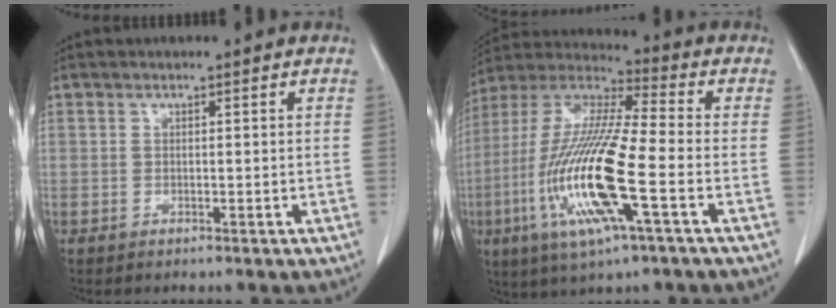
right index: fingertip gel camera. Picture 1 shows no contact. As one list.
[{"total": 18.9, "force": [-5.2, 1.9, 18.1], "torque": [-0.382, -0.019, -0.102]}]